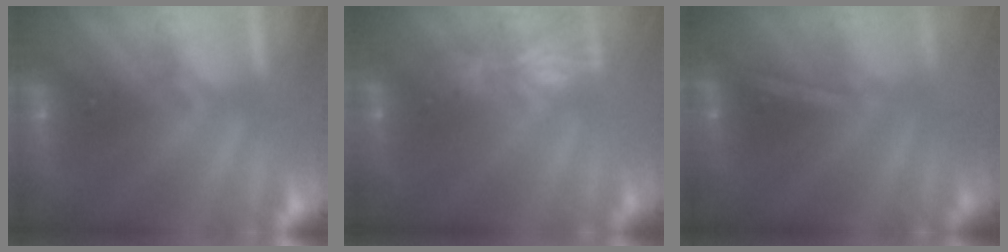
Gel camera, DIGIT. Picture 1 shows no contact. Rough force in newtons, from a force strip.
{"total": 4.7}
{"total": 1.3}